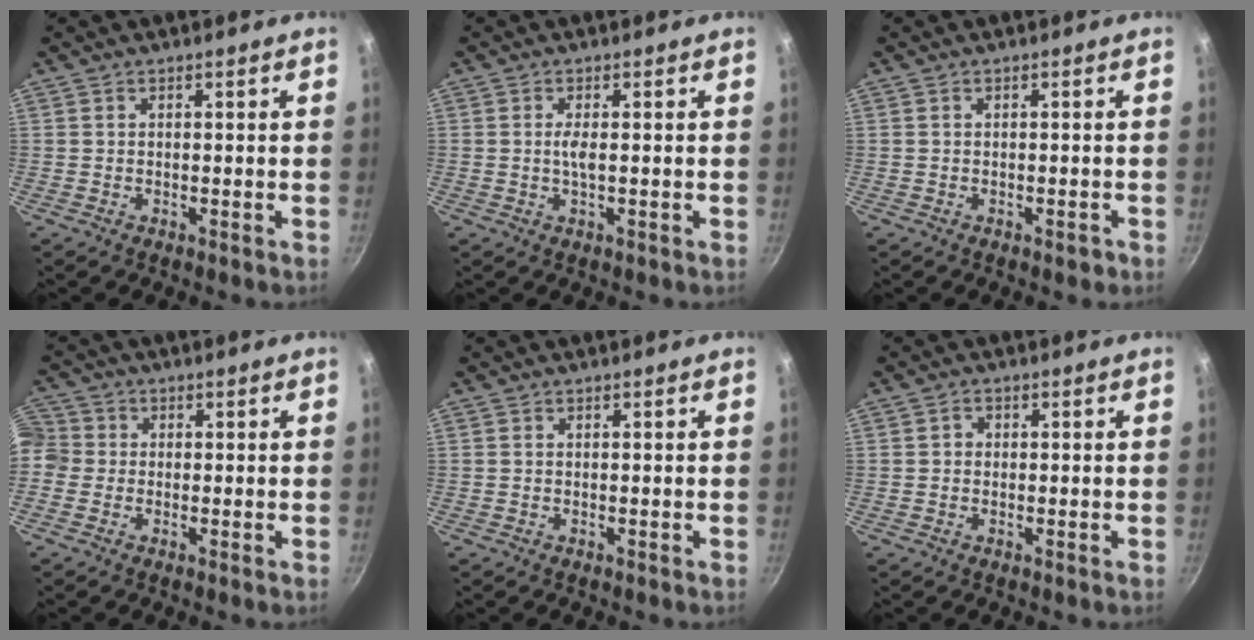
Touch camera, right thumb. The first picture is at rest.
{"total": 2.1, "force": [0.0, 0.5, 2.0], "torque": [-0.046, 0.000, 0.000]}
{"total": 1.1, "force": [-0.6, 0.6, 0.7], "torque": [-0.005, 0.010, -0.003]}
{"total": 8.0, "force": [-0.4, 7.3, 3.1], "torque": [-0.068, 0.021, -0.026]}
{"total": 0.0}
{"total": 1.6, "force": [0.1, 1.5, 0.7], "torque": [-0.006, 0.004, -0.002]}